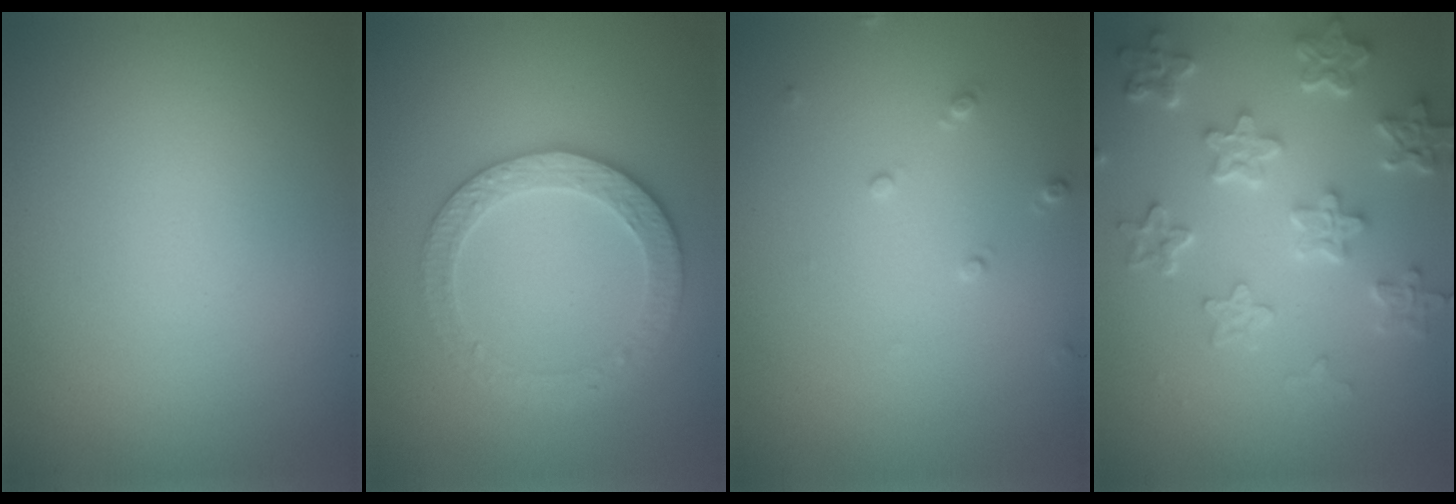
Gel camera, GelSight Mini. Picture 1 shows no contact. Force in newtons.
{"total": 3.3, "press": 3.2, "slide": 0.9}
{"total": 1.1, "press": 1.1, "slide": 0.2}
{"total": 6.2, "press": 4.8, "slide": 4.0}